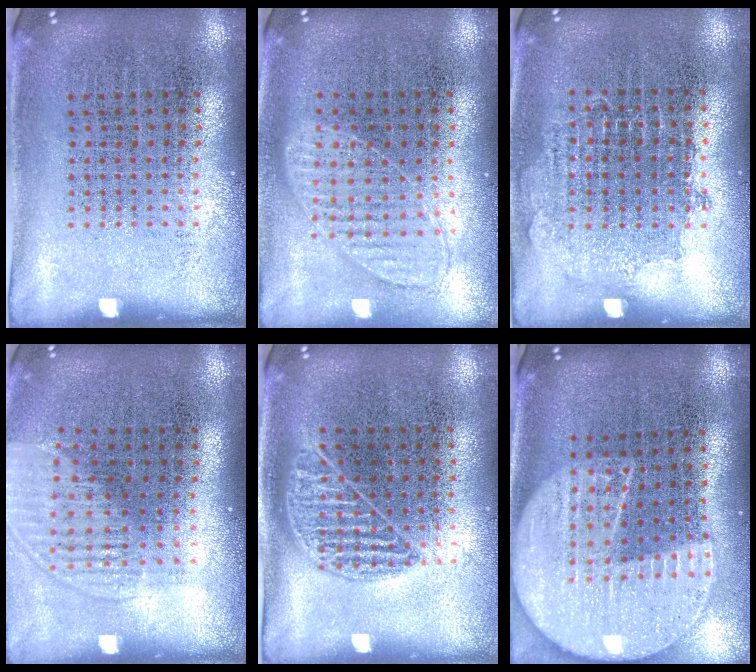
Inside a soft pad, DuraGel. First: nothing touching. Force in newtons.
{"total": 1.0, "press": 0.9, "slide": 0.2}
{"total": 0.7, "press": 0.7, "slide": 0.3}
{"total": 1.4, "press": 1.3, "slide": 0.7}
{"total": 1.0, "press": 0.8, "slide": 0.5}
{"total": 2.3, "press": 2.0, "slide": 1.1}